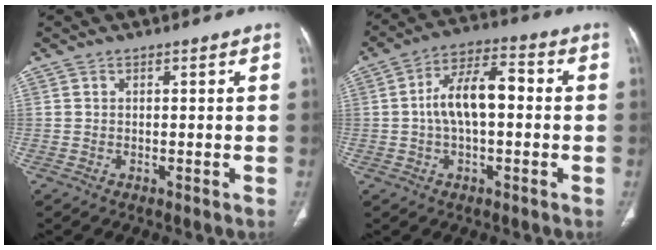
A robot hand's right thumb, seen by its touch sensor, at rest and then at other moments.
{"total": 11.0, "force": [0.0, 5.4, 9.6], "torque": [-0.175, 0.034, -0.006]}